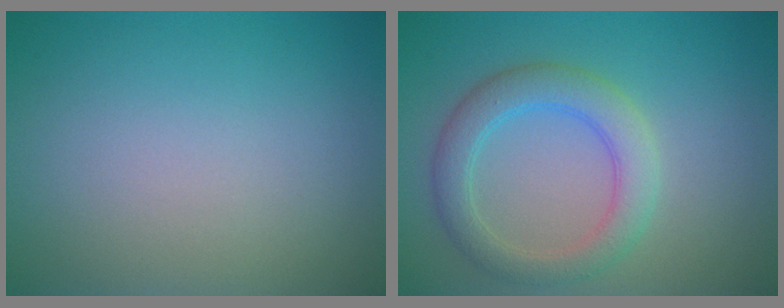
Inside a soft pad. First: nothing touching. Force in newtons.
{"total": 3.9, "press": 3.9, "slide": 0.1}